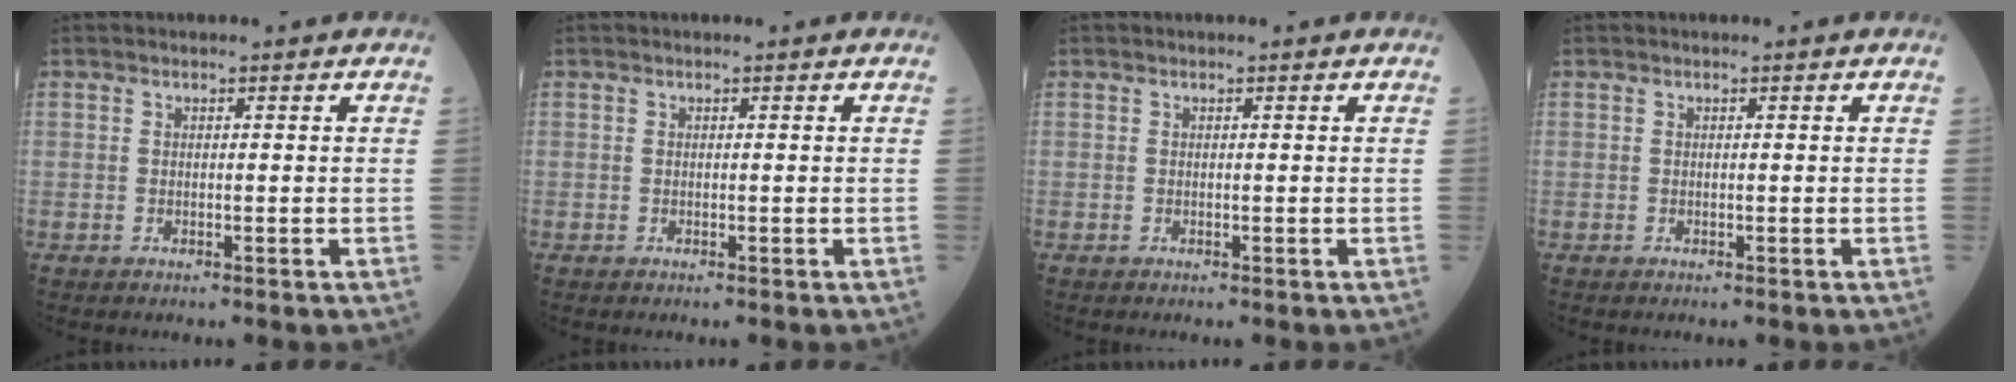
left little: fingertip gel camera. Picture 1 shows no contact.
{"total": 0.0}
{"total": 0.0}
{"total": 0.0}